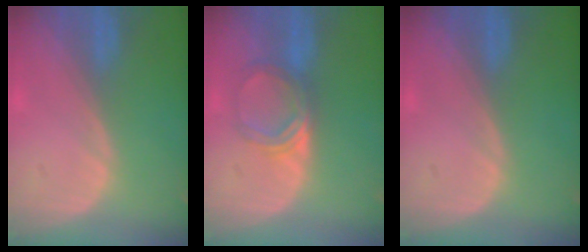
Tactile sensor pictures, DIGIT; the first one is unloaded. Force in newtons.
{"total": 5.1, "press": 4.5, "slide": 2.3}
{"total": 0.0}